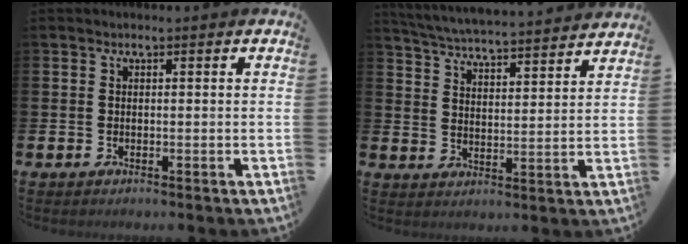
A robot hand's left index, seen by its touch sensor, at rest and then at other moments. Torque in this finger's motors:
{"motor_torque": [0.72, -1.16, 0.32, 0.13]}